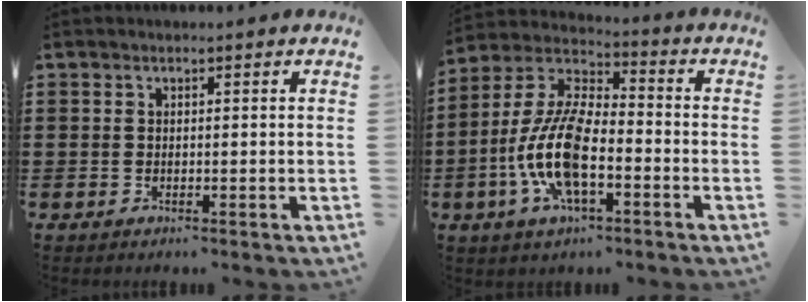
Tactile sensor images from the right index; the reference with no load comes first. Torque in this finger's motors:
{"motor_torque": [2.14, 0.00, 1.05, 0.21]}